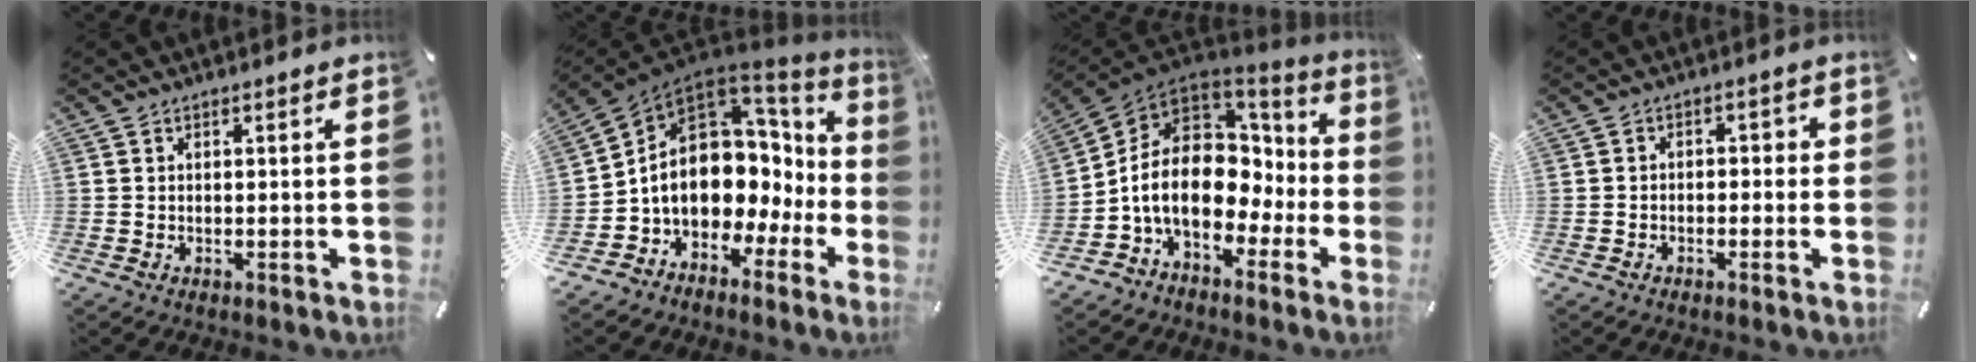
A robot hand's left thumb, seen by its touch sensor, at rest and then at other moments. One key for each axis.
{"total": 13.8, "fx": 0.0, "fy": 11.0, "fz": 8.4, "tx": -0.165, "ty": -0.032, "tz": 0.002}
{"total": 16.4, "fx": -1.3, "fy": 12.3, "fz": 10.8, "tx": -0.212, "ty": -0.002, "tz": -0.019}
{"total": 2.4, "fx": -1.7, "fy": 1.4, "fz": 1.0, "tx": -0.019, "ty": 0.013, "tz": -0.036}